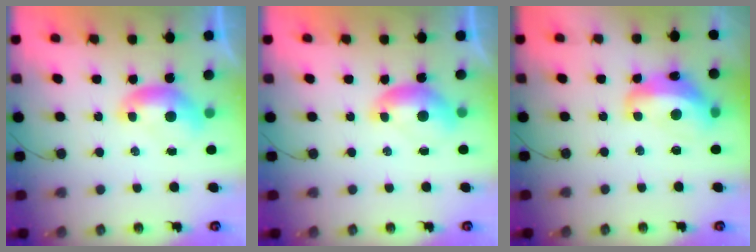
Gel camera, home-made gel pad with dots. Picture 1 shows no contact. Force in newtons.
{"total": 1.2, "press": 0.7, "slide": 0.9}
{"total": 8.0, "press": 8.0, "slide": 1.2}